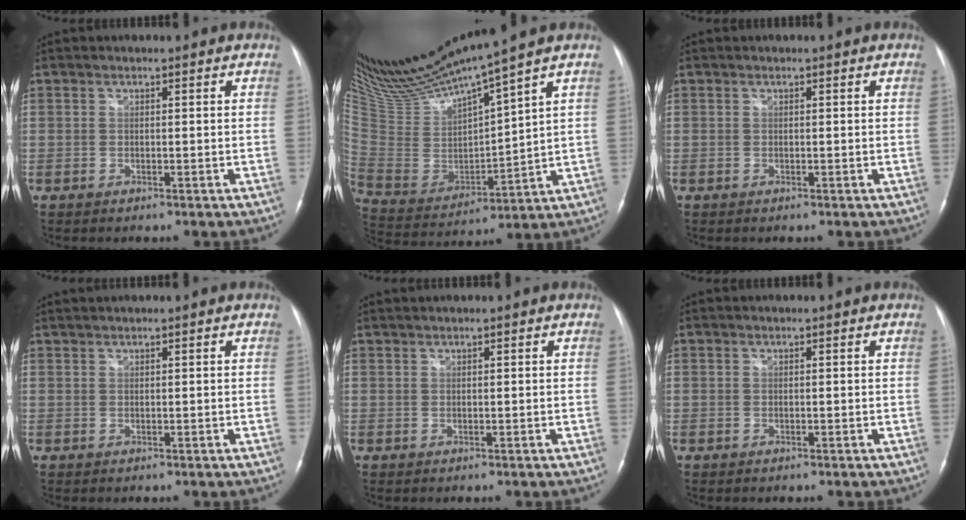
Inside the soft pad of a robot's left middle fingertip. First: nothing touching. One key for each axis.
{"total": 16.2, "fx": 14.1, "fy": -0.7, "fz": 7.9, "tx": -0.160, "ty": -0.016, "tz": 0.281}
{"total": 0.0}
{"total": 0.8, "fx": 0.8, "fy": -0.2, "fz": 0.3, "tx": -0.009, "ty": 0.009, "tz": 0.020}
{"total": 0.6, "fx": 0.6, "fy": -0.1, "fz": 0.2, "tx": -0.007, "ty": 0.010, "tz": 0.016}
{"total": 0.0}